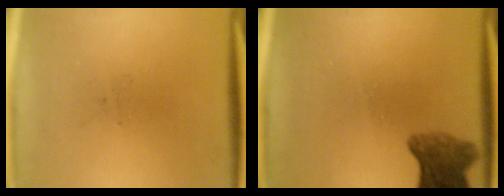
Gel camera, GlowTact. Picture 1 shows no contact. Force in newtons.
{"total": 5.9}